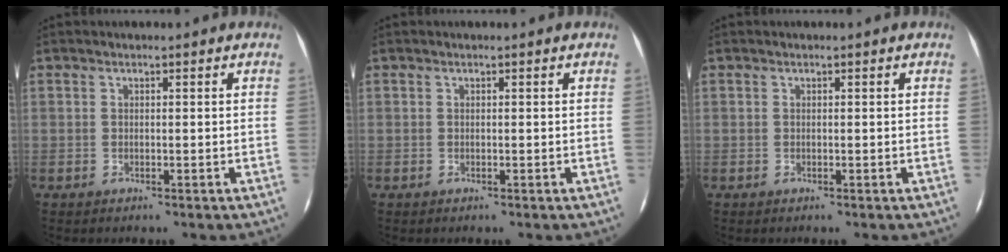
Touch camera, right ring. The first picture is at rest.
{"total": 0.0}
{"total": 0.0}